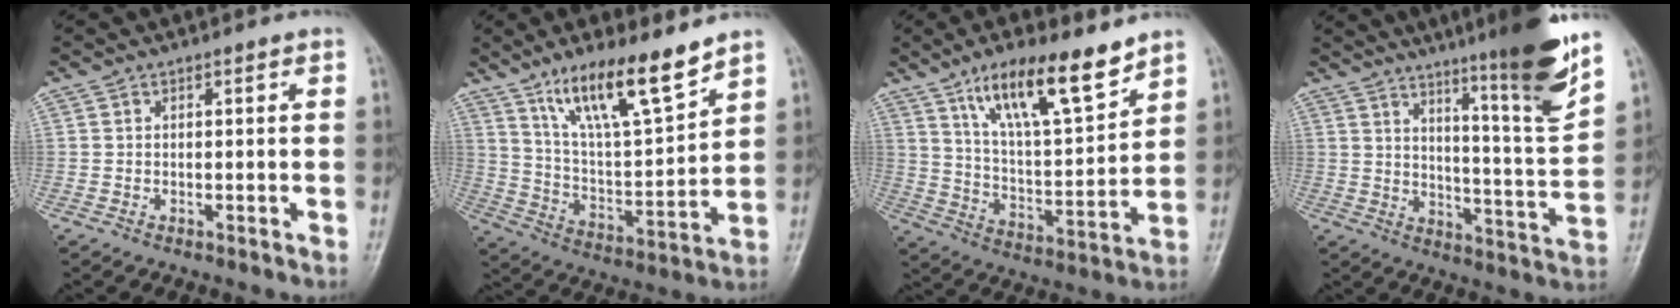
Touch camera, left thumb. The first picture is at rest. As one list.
[{"total": 15.6, "force": [11.0, 3.2, 10.6], "torque": [-0.168, -0.063, 0.207]}, {"total": 16.1, "force": [10.8, 4.3, 11.2], "torque": [-0.169, -0.057, 0.198]}, {"total": 17.0, "force": [11.1, 0.9, 12.9], "torque": [-0.169, -0.070, 0.168]}]